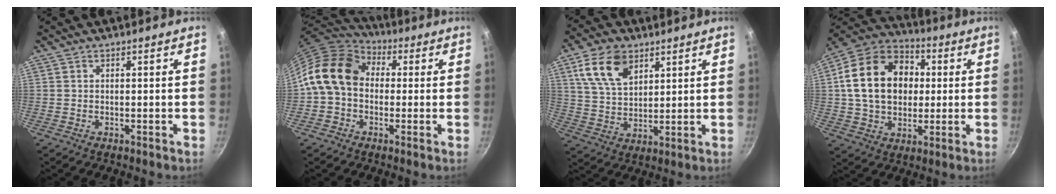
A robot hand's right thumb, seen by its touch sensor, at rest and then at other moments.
{"total": 14.0, "force": [1.2, 10.8, 8.8], "torque": [-0.131, 0.028, 0.003]}
{"total": 11.3, "force": [5.6, 6.7, 7.1], "torque": [-0.114, -0.014, 0.111]}
{"total": 20.1, "force": [2.5, 15.2, 12.9], "torque": [-0.197, 0.025, 0.036]}